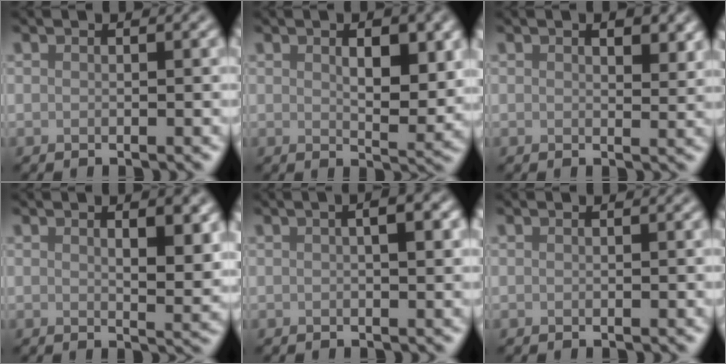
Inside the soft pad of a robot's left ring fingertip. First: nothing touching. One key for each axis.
{"total": 4.4, "fx": 1.3, "fy": 2.0, "fz": 3.7, "tx": -0.056, "ty": -0.007, "tz": 0.025}
{"total": 2.7, "fx": 1.3, "fy": 1.2, "fz": 2.0, "tx": -0.023, "ty": -0.003, "tz": 0.024}
{"total": 3.8, "fx": 1.4, "fy": 1.3, "fz": 3.2, "tx": -0.044, "ty": -0.008, "tz": 0.025}
{"total": 2.2, "fx": 0.5, "fy": 0.4, "fz": 2.1, "tx": -0.027, "ty": 0.008, "tz": 0.007}
{"total": 0.0}